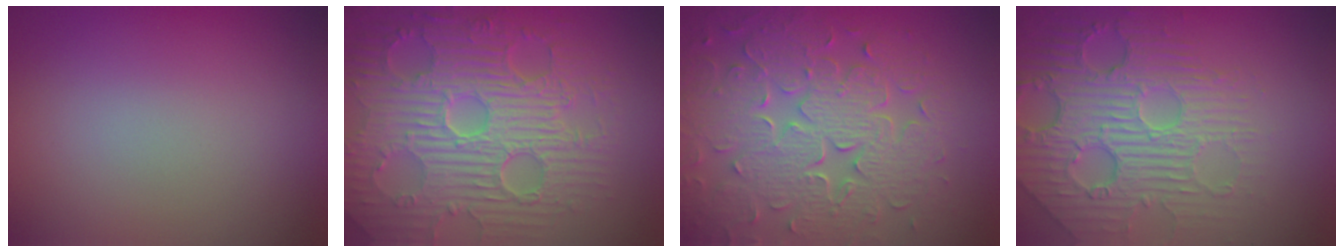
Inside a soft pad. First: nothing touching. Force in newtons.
{"total": 10.3, "press": 7.0, "slide": 7.6}
{"total": 8.7, "press": 6.4, "slide": 6.0}
{"total": 6.9, "press": 5.2, "slide": 4.5}